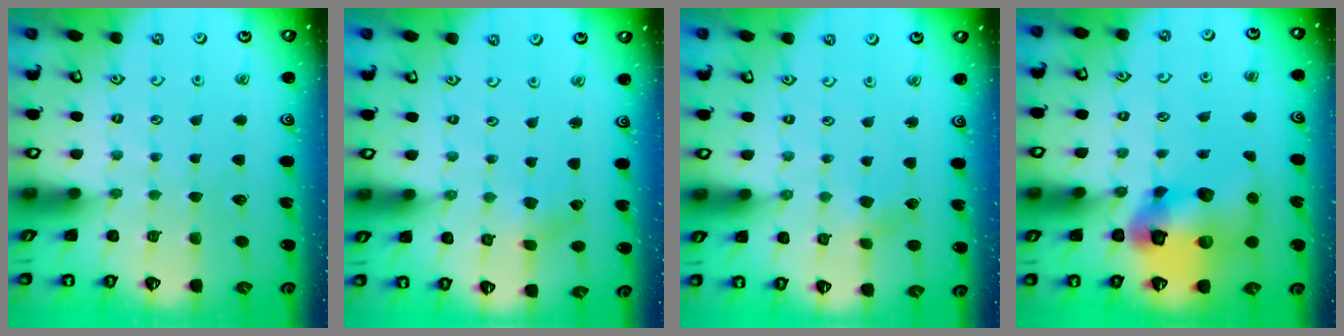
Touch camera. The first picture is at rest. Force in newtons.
{"total": 0.7, "press": 0.6, "slide": 0.2}
{"total": 1.8, "press": 1.8, "slide": 0.4}
{"total": 17.8, "press": 17.6, "slide": 2.6}